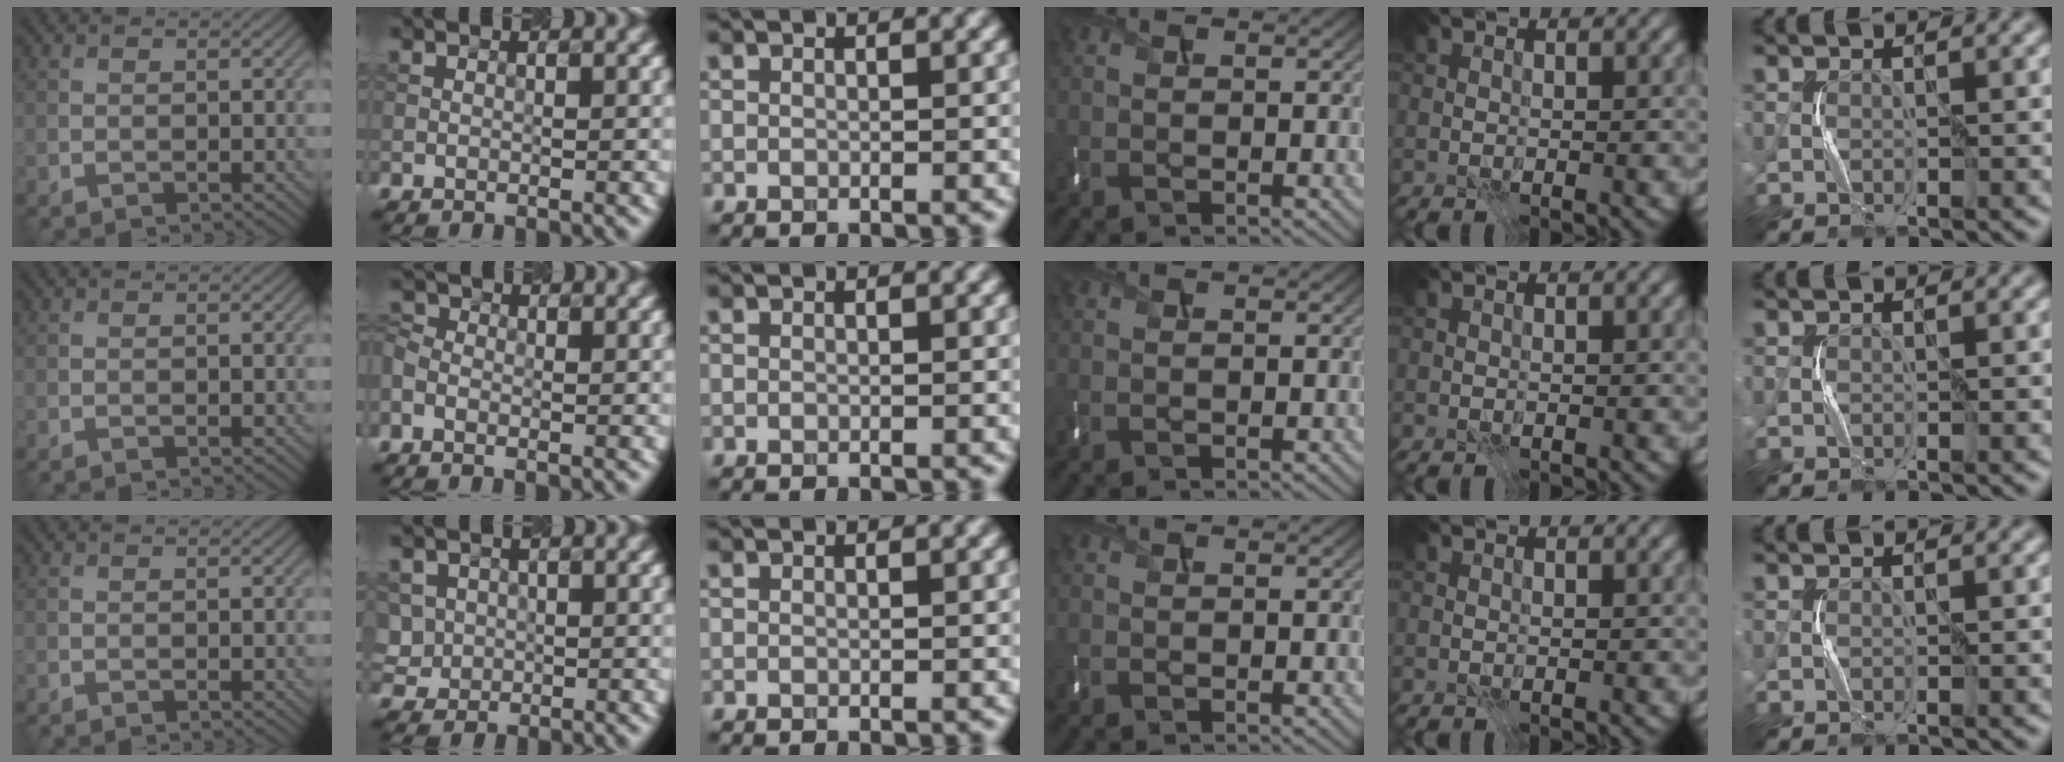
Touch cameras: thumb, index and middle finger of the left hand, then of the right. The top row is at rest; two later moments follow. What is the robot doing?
{"motion": "press", "object": "mouse"}